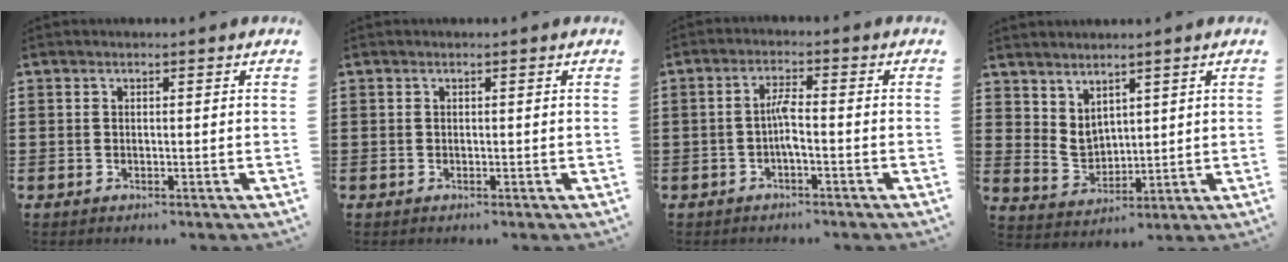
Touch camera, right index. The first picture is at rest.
{"total": 0.0}
{"total": 3.1, "force": [-0.9, 0.4, 2.9], "torque": [-0.064, 0.000, -0.021]}
{"total": 3.7, "force": [3.0, 1.9, 0.9], "torque": [-0.030, -0.009, 0.059]}